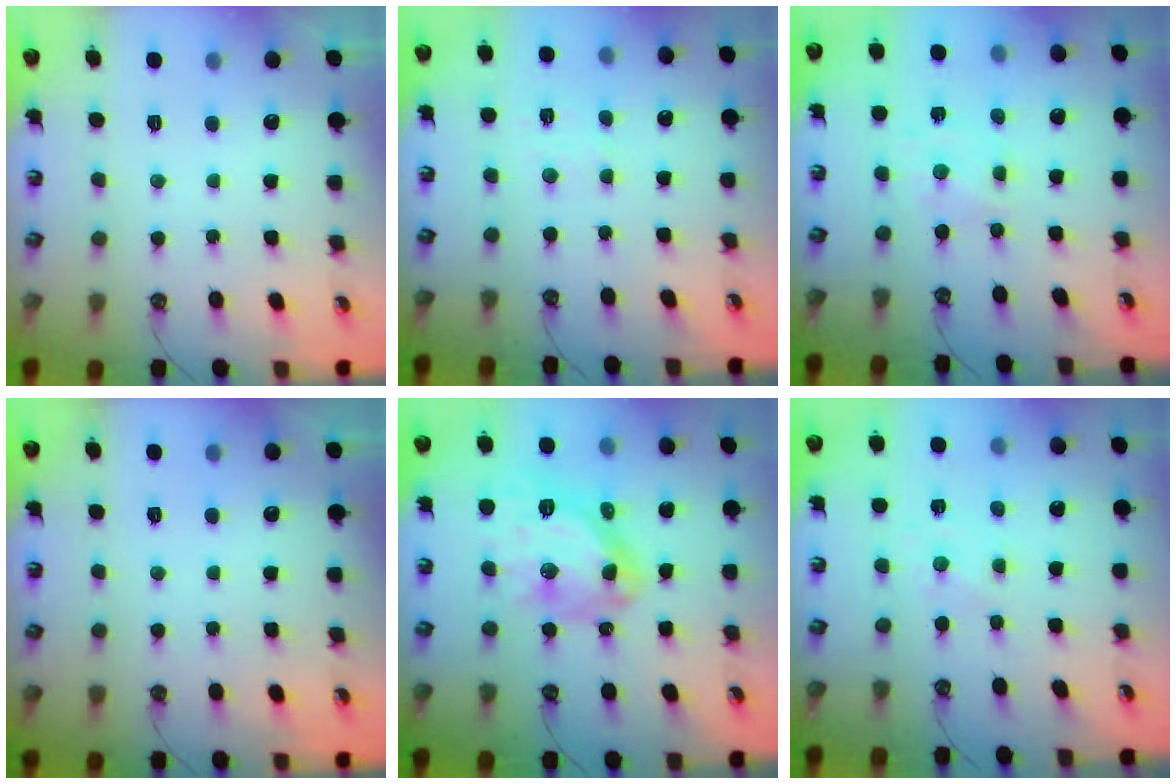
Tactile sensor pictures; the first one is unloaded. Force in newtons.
{"total": 2.9, "press": 2.9, "slide": 0.4}
{"total": 0.9, "press": 0.8, "slide": 0.1}
{"total": 0.0}
{"total": 17.0, "press": 16.9, "slide": 1.8}
{"total": 0.0}